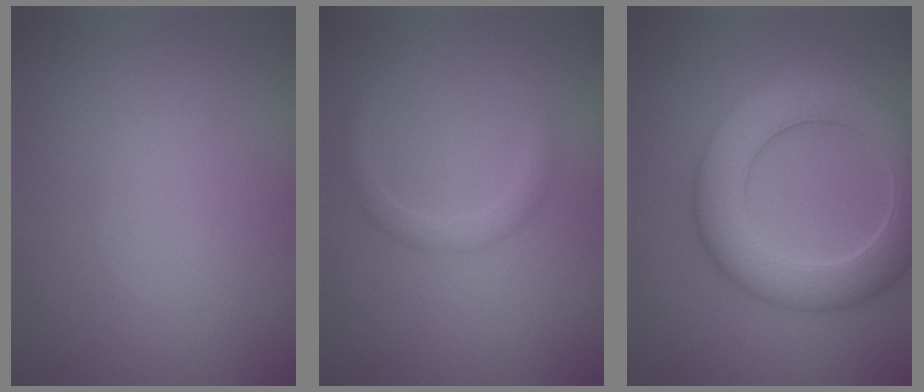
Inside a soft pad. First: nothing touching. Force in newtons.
{"total": 1.5, "press": 1.5, "slide": 0.1}
{"total": 7.6, "press": 7.6, "slide": 0.4}